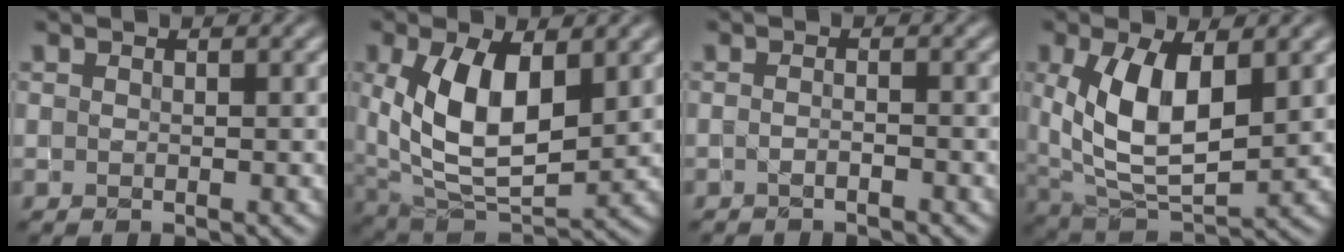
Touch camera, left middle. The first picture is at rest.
{"total": 8.9, "force": [1.9, 4.5, 7.5], "torque": [-0.155, -0.007, 0.037]}
{"total": 1.0, "force": [-0.9, 0.1, 0.5], "torque": [-0.010, -0.002, -0.017]}
{"total": 8.1, "force": [1.8, 3.9, 6.8], "torque": [-0.144, -0.007, 0.038]}